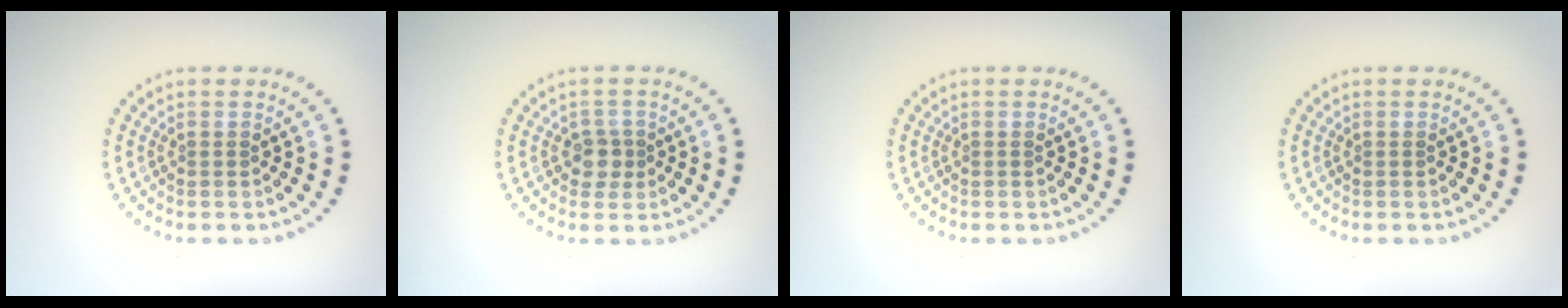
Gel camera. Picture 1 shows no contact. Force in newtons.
{"total": 1.9, "press": 1.6, "slide": 0.9}
{"total": 0.0}
{"total": 0.0}